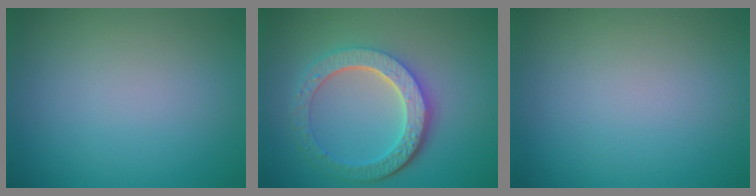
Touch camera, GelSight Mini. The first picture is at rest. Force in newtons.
{"total": 6.3, "press": 4.6, "slide": 4.2}
{"total": 0.0}